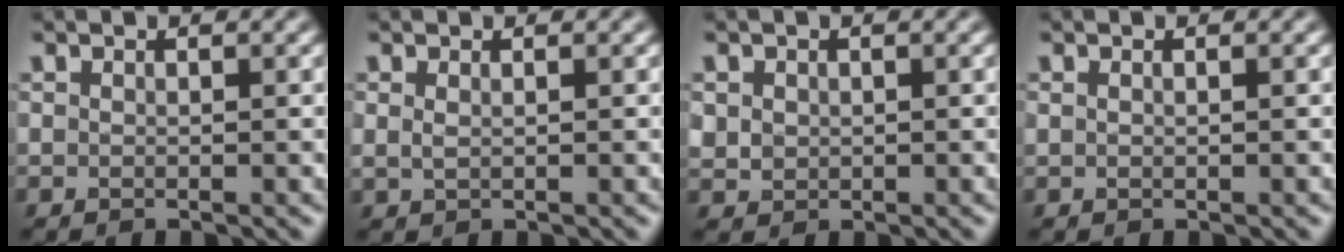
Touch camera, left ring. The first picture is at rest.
{"total": 0.8, "force": [0.3, 0.3, 0.6], "torque": [-0.016, -0.002, 0.008]}
{"total": 1.4, "force": [0.3, 1.3, 0.4], "torque": [-0.007, -0.005, 0.009]}
{"total": 0.5, "force": [0.2, 0.2, 0.4], "torque": [-0.009, -0.001, 0.004]}